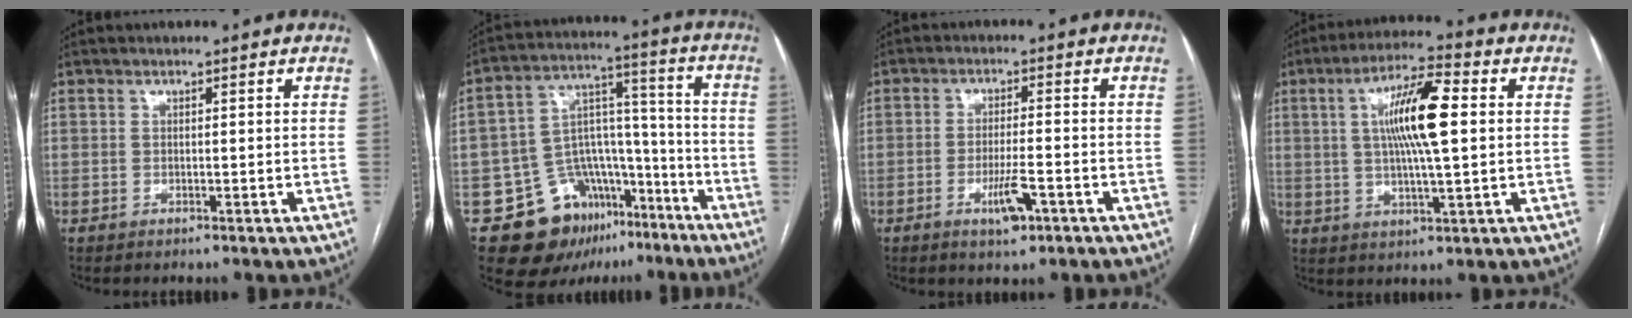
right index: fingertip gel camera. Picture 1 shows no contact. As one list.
[{"total": 15.7, "force": [-9.3, 10.7, 6.7], "torque": [-0.099, 0.072, -0.135]}, {"total": 5.2, "force": [-2.4, 1.0, 4.5], "torque": [-0.084, -0.004, -0.039]}, {"total": 11.4, "force": [1.8, 1.4, 11.2], "torque": [-0.204, 0.011, 0.029]}]